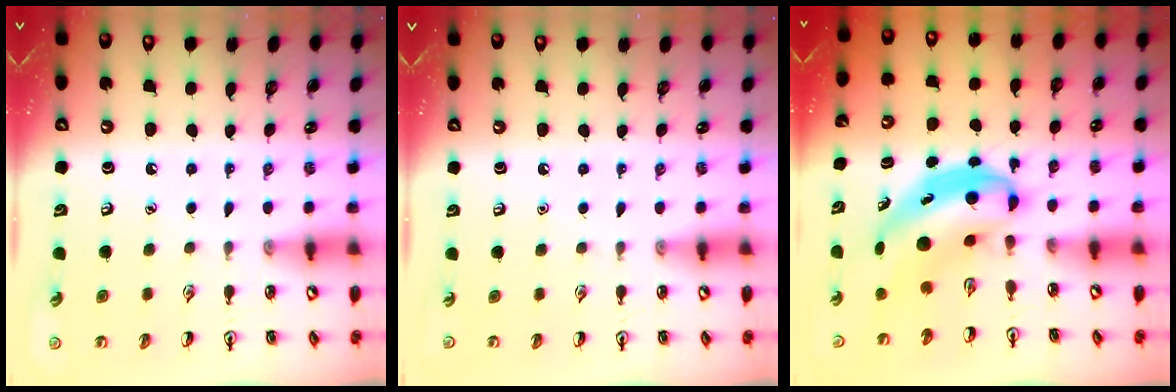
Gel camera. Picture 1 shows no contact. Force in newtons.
{"total": 0.0}
{"total": 6.3, "press": 6.1, "slide": 1.7}